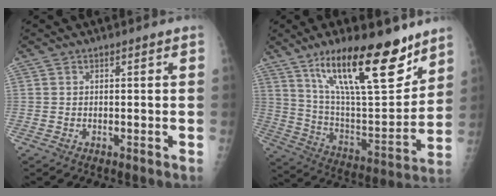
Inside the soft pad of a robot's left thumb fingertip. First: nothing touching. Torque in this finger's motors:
{"motor_torque": [1.14, 1.12, 1.62, -1.14, 0.30]}